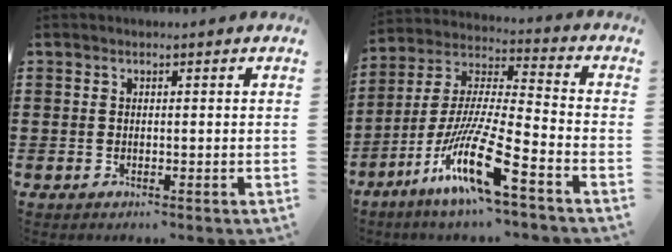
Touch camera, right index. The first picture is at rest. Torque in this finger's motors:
{"motor_torque": [1.58, -0.56, 1.05, 0.21]}